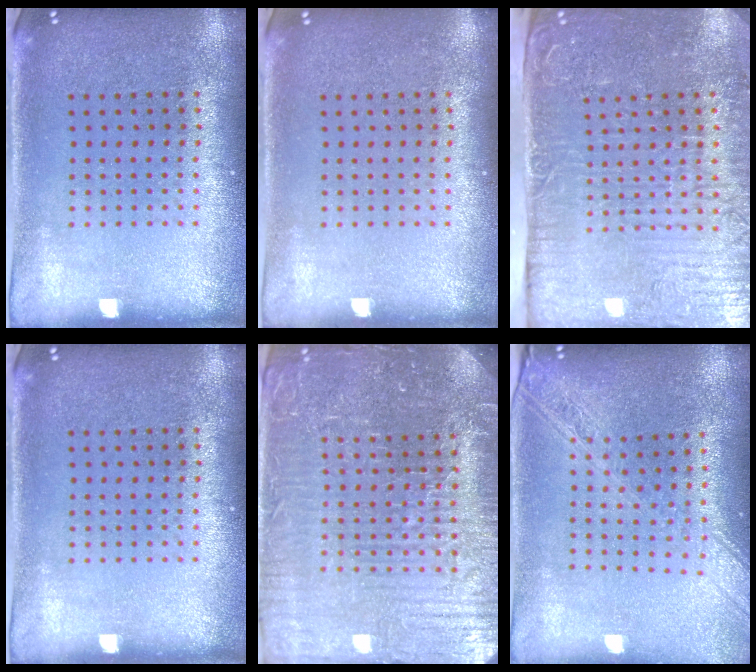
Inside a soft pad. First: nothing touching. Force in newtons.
{"total": 0.0}
{"total": 5.5, "press": 4.6, "slide": 3.0}
{"total": 0.0}
{"total": 5.4, "press": 5.1, "slide": 1.8}
{"total": 2.3, "press": 1.9, "slide": 1.3}